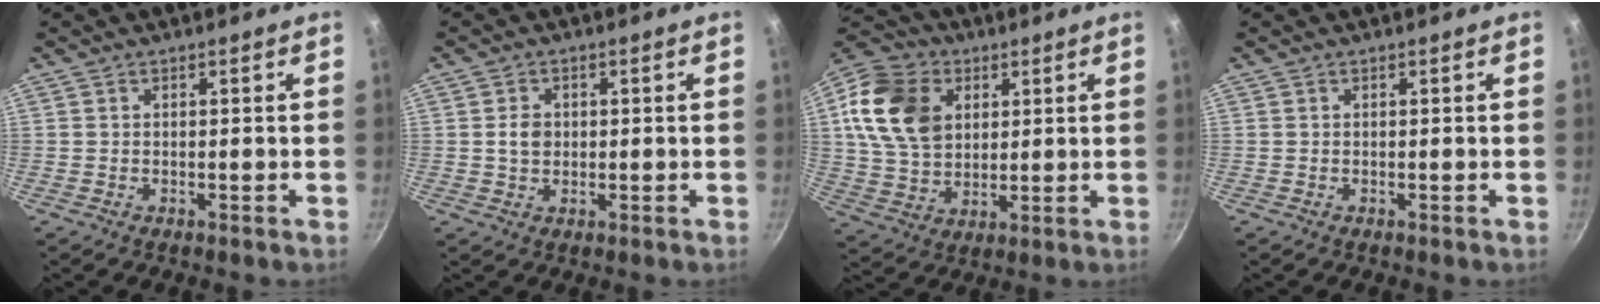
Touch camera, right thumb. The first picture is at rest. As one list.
[{"total": 3.2, "force": [0.2, 2.6, 1.9], "torque": [-0.021, 0.002, 0.002]}, {"total": 17.0, "force": [4.7, 12.7, 10.2], "torque": [-0.177, -0.006, 0.086]}, {"total": 0.0}]